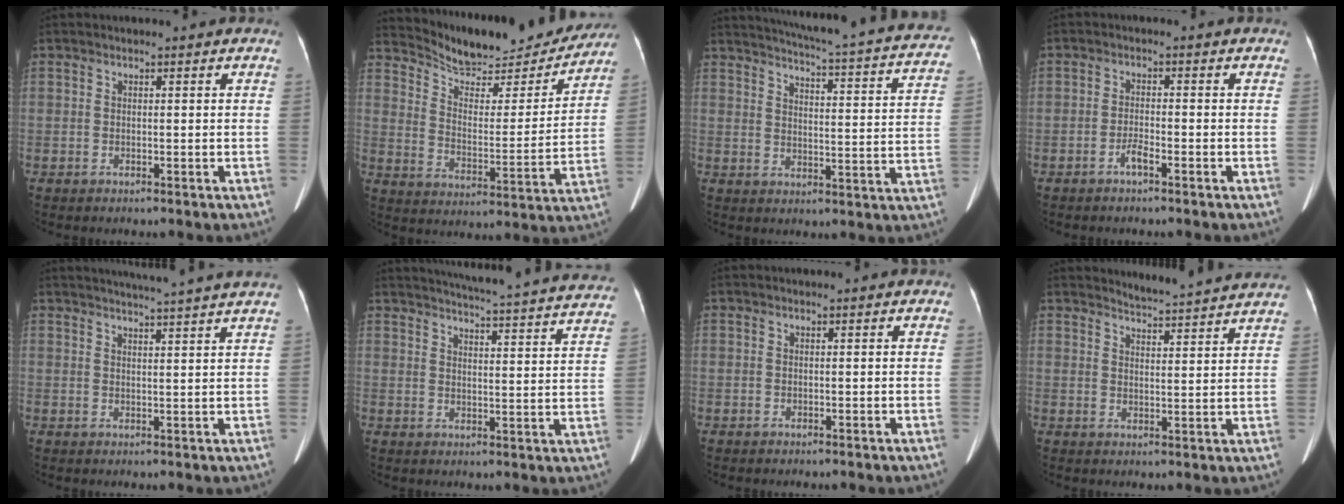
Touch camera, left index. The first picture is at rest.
{"total": 18.5, "force": [17.5, 3.5, 4.7], "torque": [-0.074, -0.025, 0.250]}
{"total": 25.9, "force": [23.0, 2.4, 11.8], "torque": [-0.171, -0.056, 0.265]}
{"total": 1.7, "force": [-1.2, 0.1, 1.2], "torque": [-0.026, 0.000, -0.024]}
{"total": 10.6, "force": [9.6, -1.5, 4.2], "torque": [-0.061, -0.001, 0.112]}
{"total": 27.8, "force": [26.2, 1.5, 9.2], "torque": [-0.139, -0.063, 0.304]}
{"total": 0.0}
{"total": 9.7, "force": [9.5, -0.9, 2.0], "torque": [-0.043, -0.007, 0.115]}